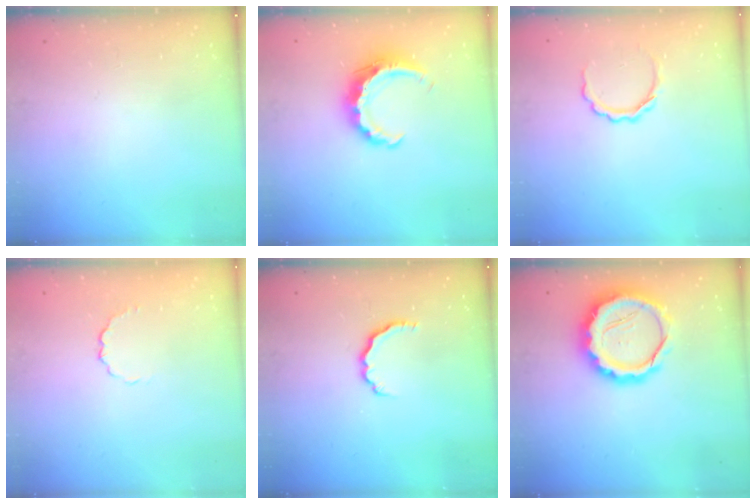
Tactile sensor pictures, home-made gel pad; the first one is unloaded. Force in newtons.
{"total": 8.8, "press": 8.7, "slide": 1.3}
{"total": 4.9, "press": 4.9, "slide": 0.7}
{"total": 3.5, "press": 3.3, "slide": 1.3}
{"total": 4.9, "press": 4.8, "slide": 1.0}
{"total": 14.3, "press": 14.0, "slide": 2.9}